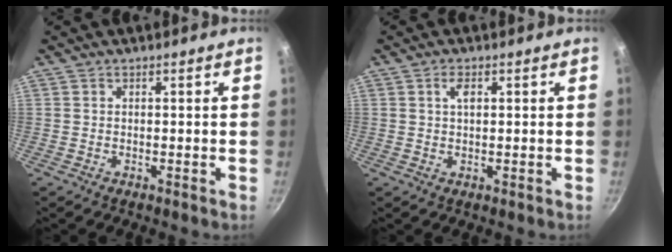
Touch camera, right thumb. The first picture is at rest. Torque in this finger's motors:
{"motor_torque": [-0.24, -0.42, 0.42, 0.18, -0.02]}